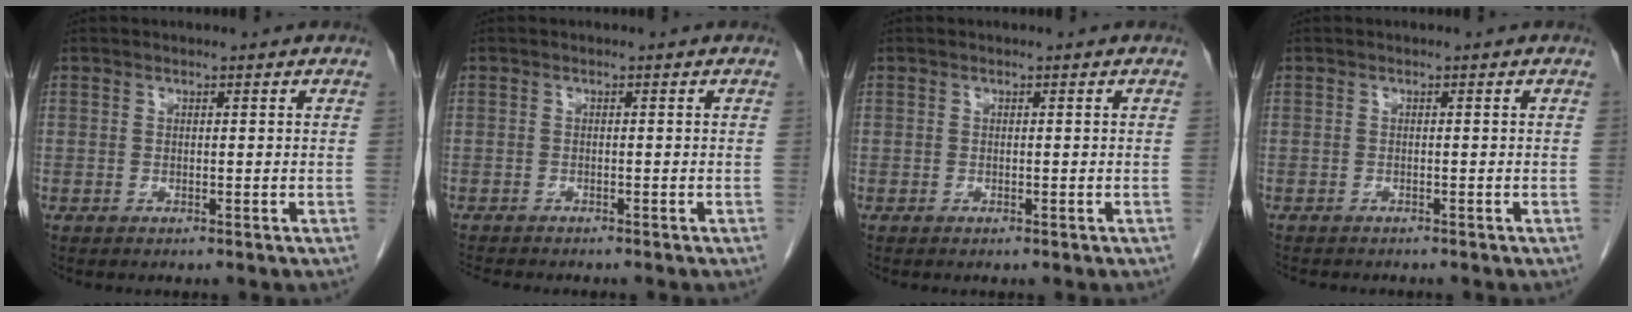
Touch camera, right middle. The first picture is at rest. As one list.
[{"total": 4.2, "force": [-3.8, 0.8, 1.7], "torque": [-0.029, -0.011, -0.056]}, {"total": 0.0}, {"total": 3.2, "force": [-2.8, 0.9, 1.2], "torque": [-0.024, -0.008, -0.034]}]